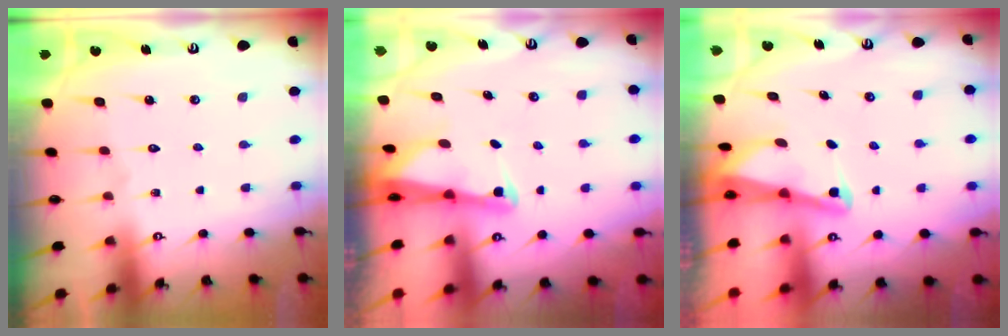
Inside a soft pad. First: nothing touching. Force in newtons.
{"total": 2.6, "press": 2.6, "slide": 0.3}
{"total": 2.1, "press": 2.1, "slide": 0.3}